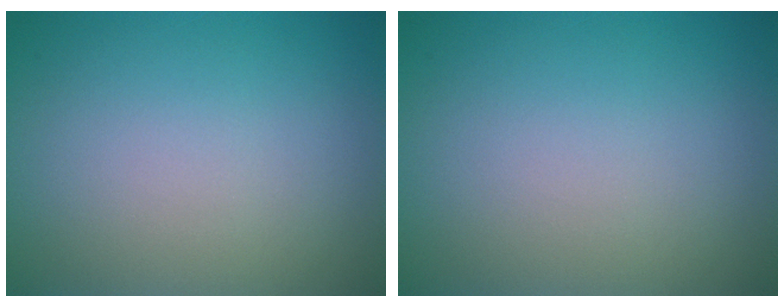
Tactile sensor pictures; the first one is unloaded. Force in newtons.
{"total": 0.0}